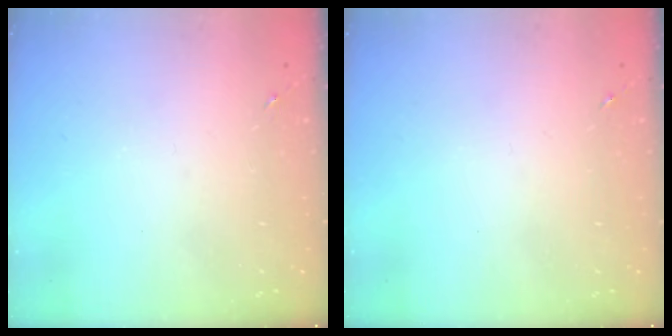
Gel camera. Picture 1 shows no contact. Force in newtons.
{"total": 0.0}